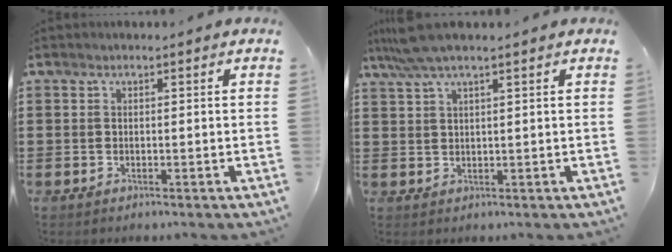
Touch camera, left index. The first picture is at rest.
{"total": 4.4, "force": [3.0, 0.2, 3.2], "torque": [-0.068, 0.003, 0.055]}